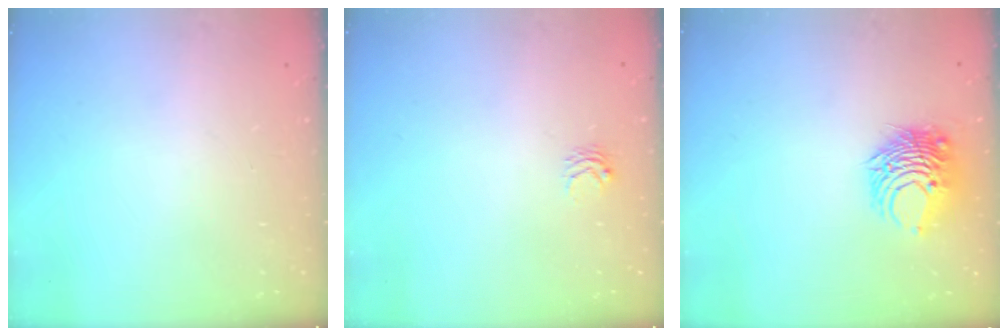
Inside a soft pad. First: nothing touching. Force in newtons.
{"total": 3.5, "press": 3.5, "slide": 0.4}
{"total": 8.2, "press": 8.2, "slide": 0.7}